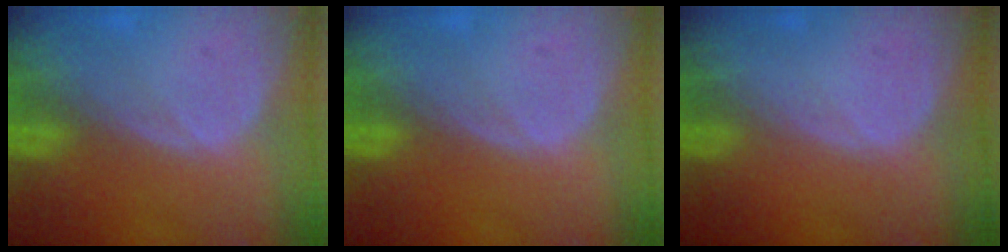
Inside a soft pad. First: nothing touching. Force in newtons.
{"total": 0.0}
{"total": 0.0}